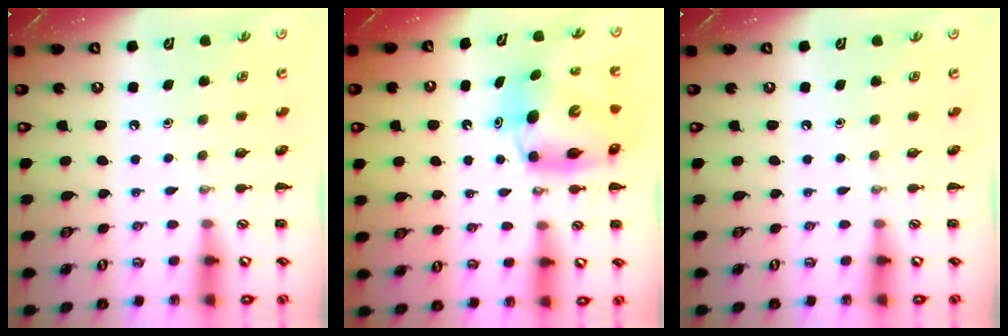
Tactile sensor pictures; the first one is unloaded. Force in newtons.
{"total": 9.2, "press": 8.9, "slide": 2.5}
{"total": 0.0}